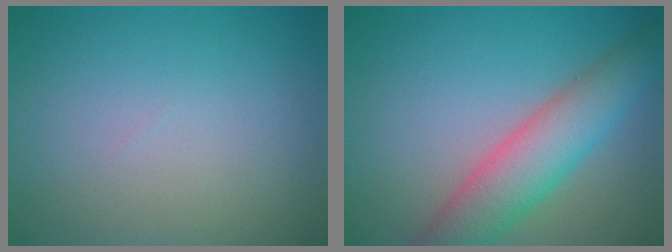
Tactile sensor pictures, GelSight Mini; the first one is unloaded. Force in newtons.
{"total": 6.3, "press": 6.3, "slide": 0.2}